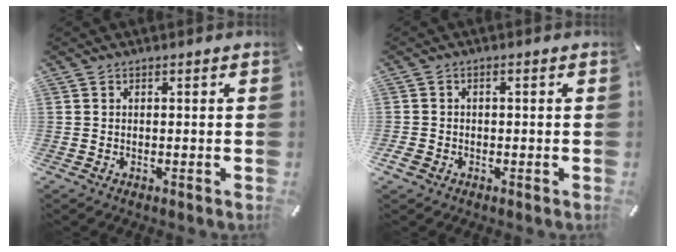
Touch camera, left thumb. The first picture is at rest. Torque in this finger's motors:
{"motor_torque": [-0.02, -0.15, 0.05, 0.03, -0.03]}